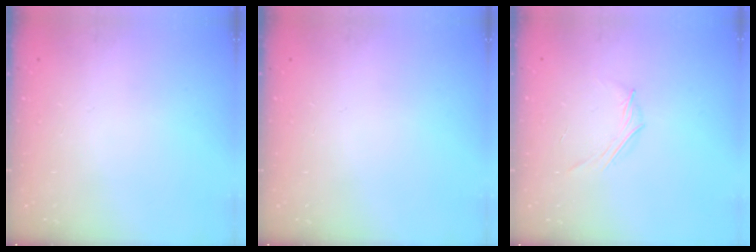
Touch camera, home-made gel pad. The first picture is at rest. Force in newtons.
{"total": 0.0}
{"total": 3.5, "press": 3.3, "slide": 1.0}